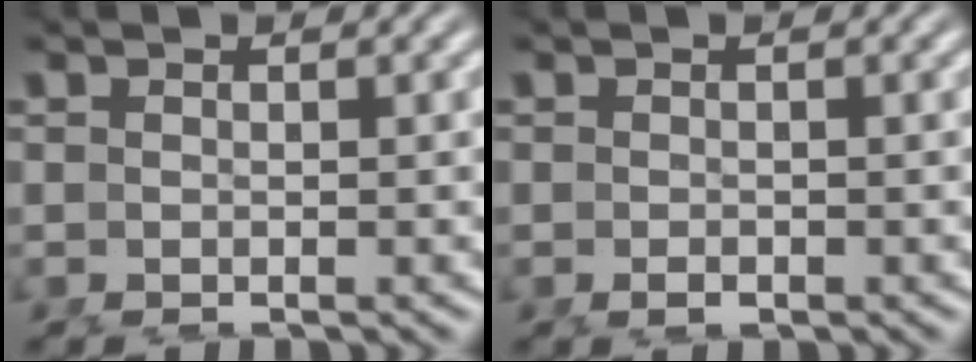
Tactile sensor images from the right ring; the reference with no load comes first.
{"total": 0.6, "force": [-0.5, -0.1, 0.3], "torque": [-0.002, -0.005, -0.005]}